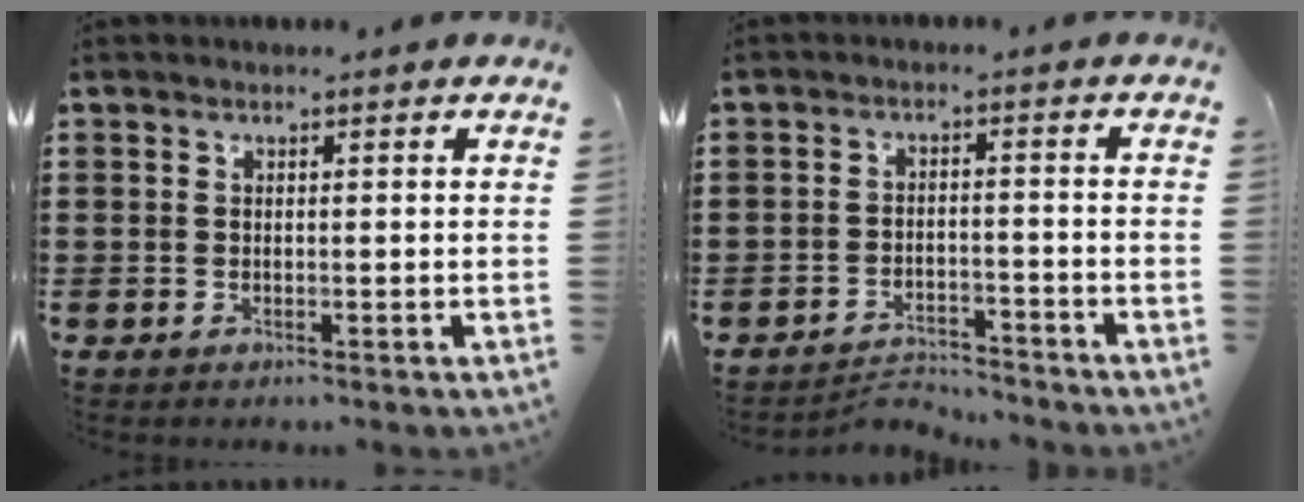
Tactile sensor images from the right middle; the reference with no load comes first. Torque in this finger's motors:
{"motor_torque": [0.05, 0.03, -0.17, -0.05]}